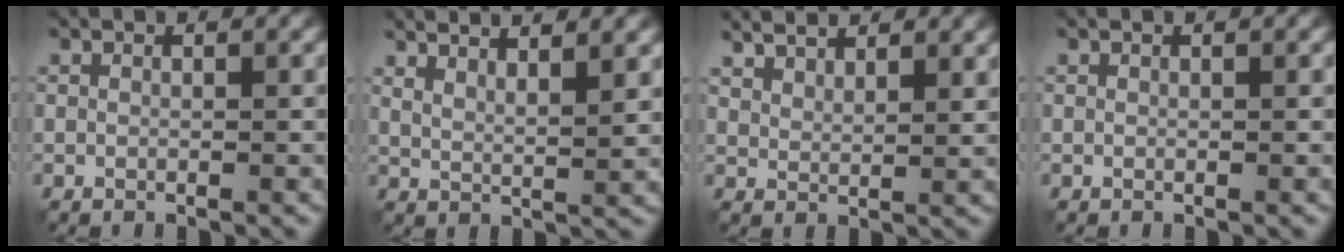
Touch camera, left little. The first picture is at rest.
{"total": 5.0, "force": [3.7, 1.1, 3.1], "torque": [-0.041, 0.013, 0.044]}
{"total": 3.9, "force": [3.3, 1.1, 1.7], "torque": [-0.027, 0.002, 0.048]}
{"total": 0.0}